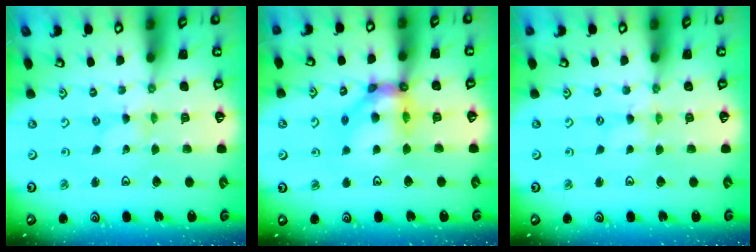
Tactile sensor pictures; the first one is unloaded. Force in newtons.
{"total": 12.1, "press": 12.0, "slide": 1.3}
{"total": 0.7, "press": 0.7, "slide": 0.2}